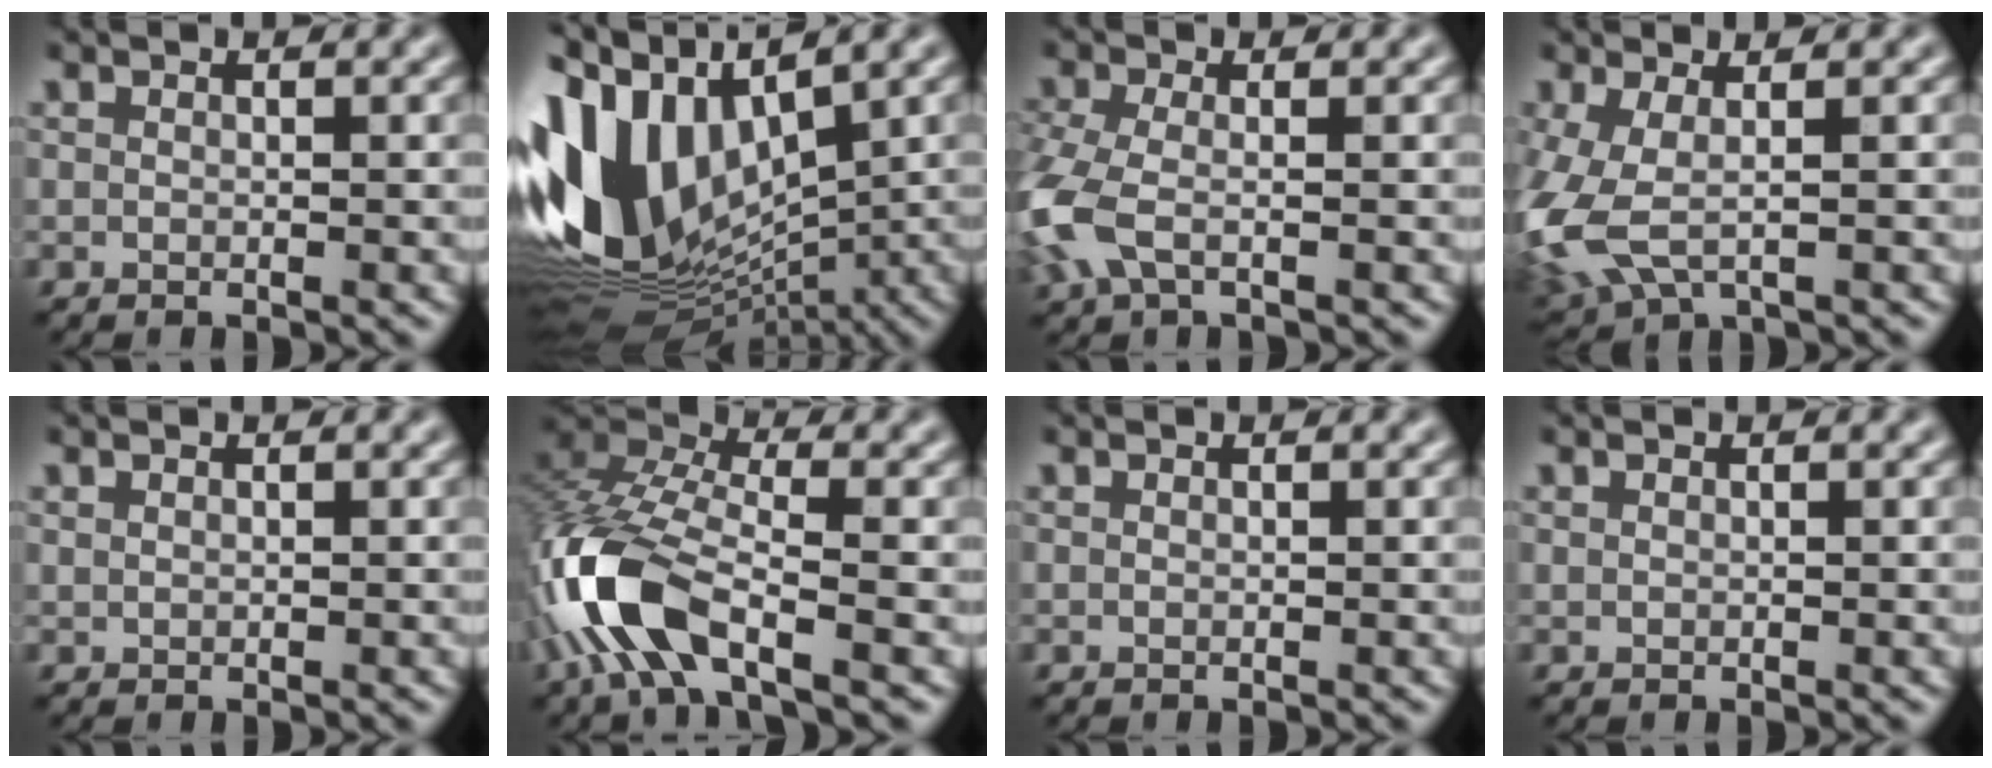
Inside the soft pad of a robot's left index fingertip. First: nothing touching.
{"total": 14.6, "force": [1.3, 8.9, 11.5], "torque": [-0.250, 0.012, 0.020]}
{"total": 5.1, "force": [-1.9, 2.6, 4.0], "torque": [-0.116, -0.006, -0.044]}
{"total": 6.0, "force": [-1.5, 2.9, 5.0], "torque": [-0.142, -0.012, -0.034]}
{"total": 0.0}
{"total": 9.4, "force": [-4.7, 3.6, 7.3], "torque": [-0.173, 0.003, -0.105]}
{"total": 0.0}
{"total": 0.0}